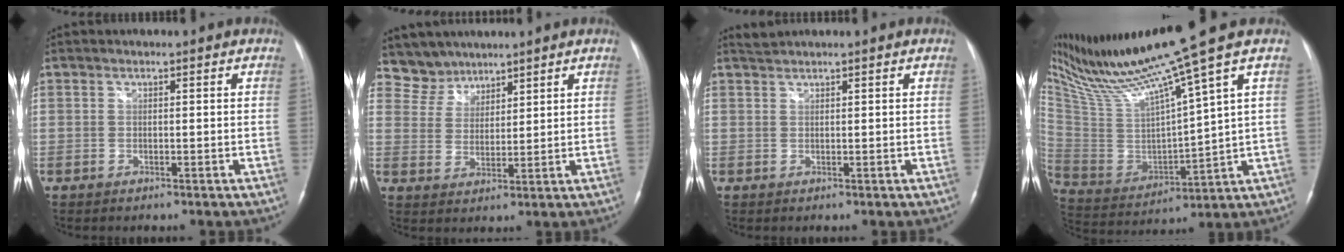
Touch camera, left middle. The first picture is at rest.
{"total": 5.0, "force": [4.4, 2.3, -0.8], "torque": [0.018, 0.004, 0.089]}
{"total": 1.1, "force": [1.1, -0.3, -0.1], "torque": [-0.005, 0.009, 0.027]}
{"total": 17.0, "force": [12.6, -2.1, 11.2], "torque": [-0.204, -0.013, 0.238]}